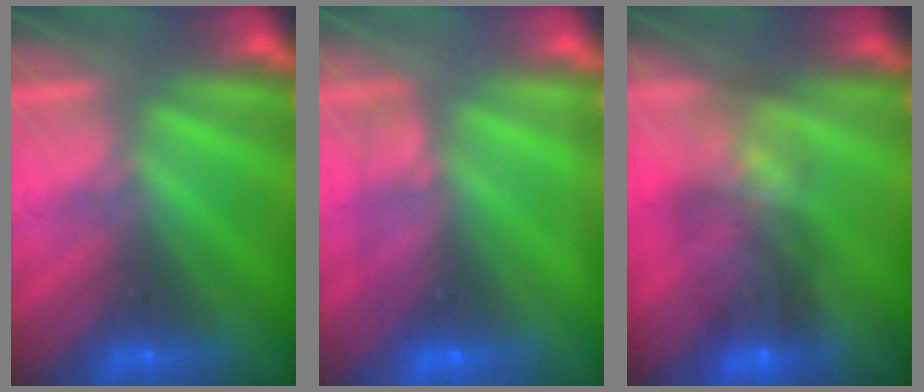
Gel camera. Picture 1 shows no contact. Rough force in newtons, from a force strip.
{"total": 2.2}
{"total": 5.8}